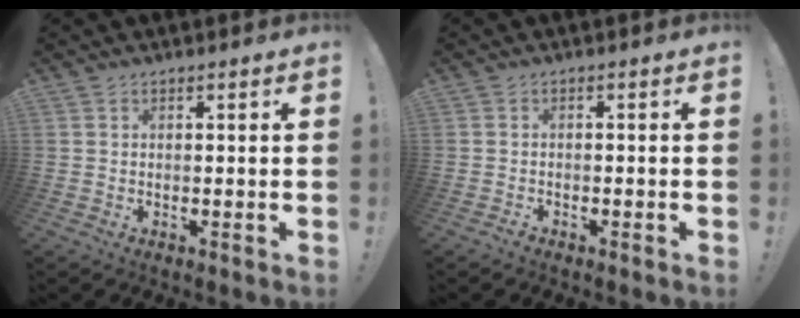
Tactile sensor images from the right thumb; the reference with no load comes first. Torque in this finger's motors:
{"motor_torque": [0.18, -0.13, 0.07, -0.12, 0.01]}